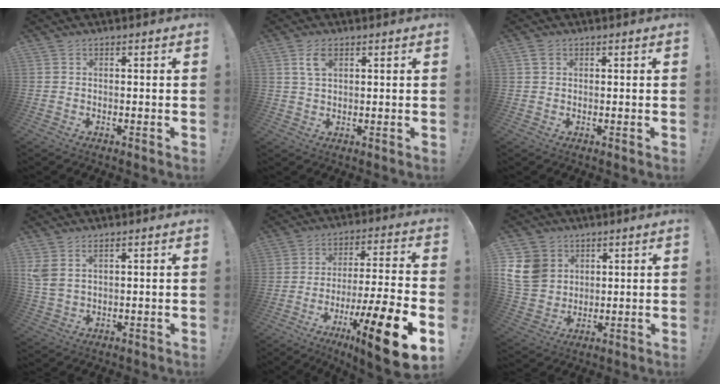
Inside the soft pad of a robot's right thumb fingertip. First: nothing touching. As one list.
[{"total": 4.9, "force": [2.3, 2.4, 3.6], "torque": [-0.063, -0.002, 0.040]}, {"total": 1.7, "force": [1.0, 1.0, 0.9], "torque": [-0.014, 0.000, 0.019]}, {"total": 4.6, "force": [2.6, 2.5, 2.9], "torque": [-0.066, -0.009, 0.050]}, {"total": 19.2, "force": [-9.7, 2.2, 16.4], "torque": [-0.257, 0.054, -0.151]}, {"total": 12.6, "force": [4.5, 10.5, 5.4], "torque": [-0.104, -0.024, 0.093]}]